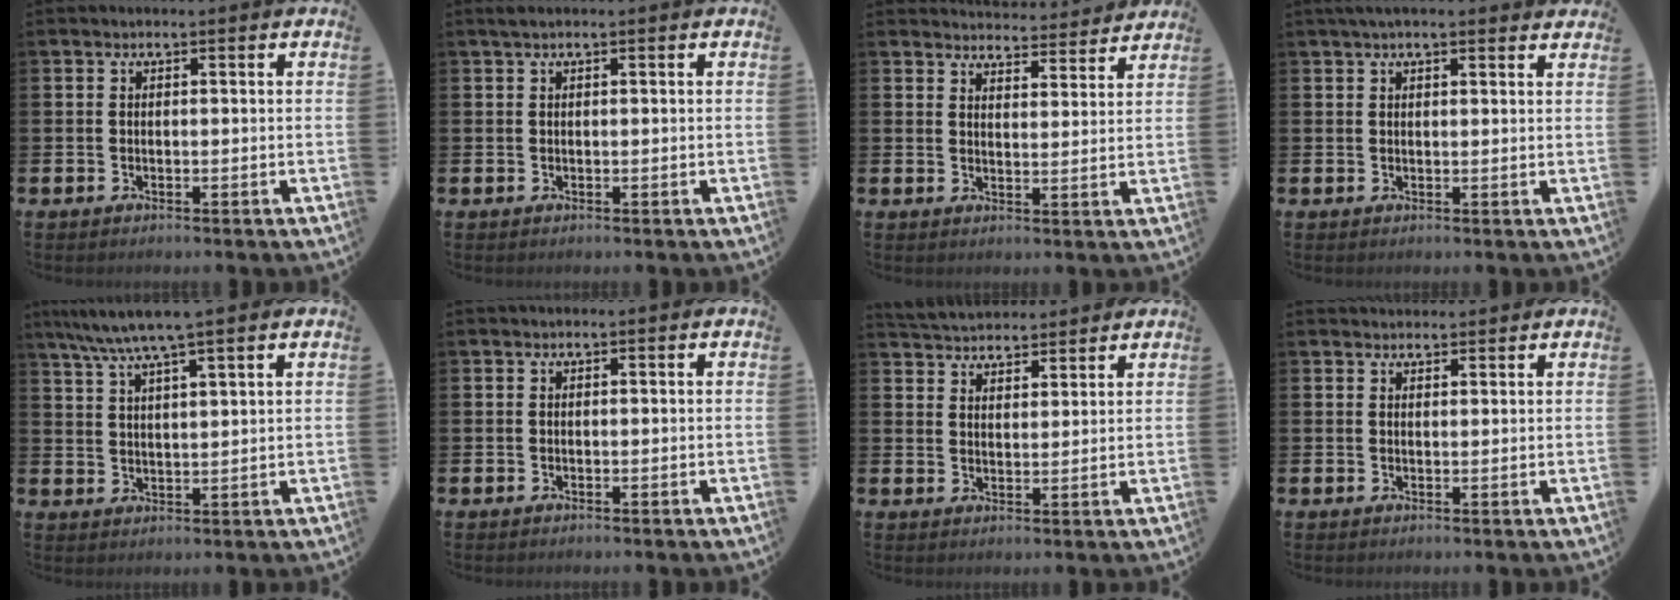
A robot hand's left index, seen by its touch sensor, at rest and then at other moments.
{"total": 0.6, "force": [0.3, 0.0, 0.5], "torque": [-0.013, 0.005, 0.006]}
{"total": 4.4, "force": [4.3, 0.6, -0.1], "torque": [0.000, -0.034, 0.075]}
{"total": 2.4, "force": [2.1, 0.4, 1.2], "torque": [-0.026, 0.001, 0.038]}
{"total": 6.3, "force": [5.5, 0.0, 3.2], "torque": [-0.083, -0.014, 0.098]}
{"total": 0.0}
{"total": 4.3, "force": [4.2, 0.9, -0.2], "torque": [-0.015, -0.021, 0.078]}
{"total": 1.8, "force": [1.7, 0.5, -0.1], "torque": [0.010, -0.007, 0.030]}